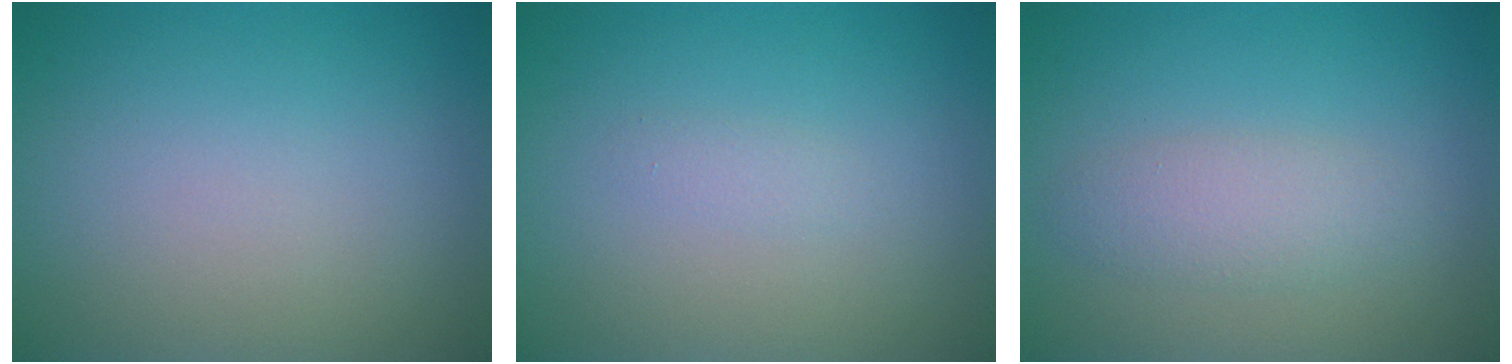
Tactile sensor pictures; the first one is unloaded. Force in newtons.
{"total": 0.8, "press": 0.8, "slide": 0.0}
{"total": 2.4, "press": 2.4, "slide": 0.1}